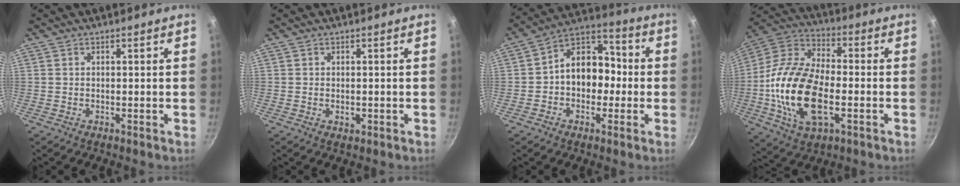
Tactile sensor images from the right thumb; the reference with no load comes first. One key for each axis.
{"total": 1.4, "fx": -0.3, "fy": 1.0, "fz": 1.0, "tx": -0.014, "ty": -0.001, "tz": -0.004}
{"total": 12.2, "fx": -0.9, "fy": 9.3, "fz": 7.9, "tx": -0.063, "ty": 0.050, "tz": -0.033}
{"total": 21.5, "fx": -3.9, "fy": 11.4, "fz": 17.8, "tx": -0.341, "ty": 0.026, "tz": -0.082}